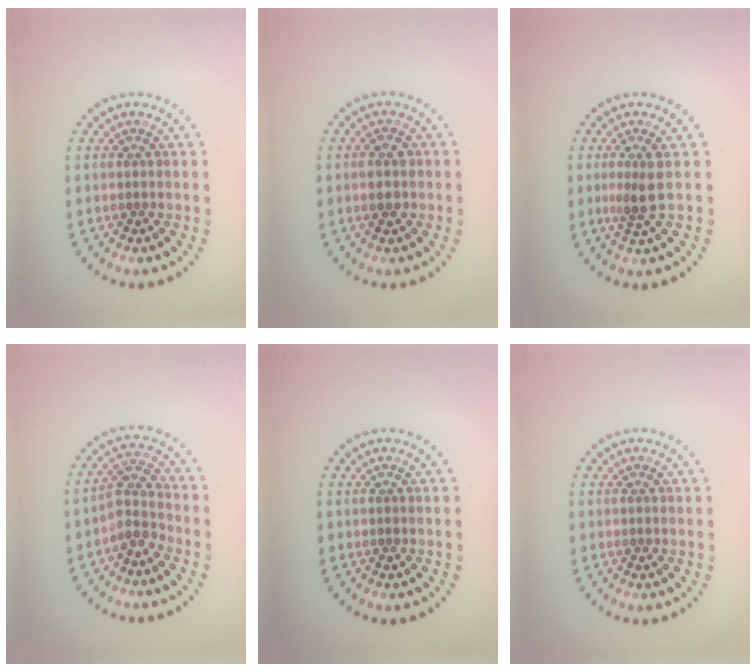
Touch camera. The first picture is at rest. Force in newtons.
{"total": 1.8, "press": 1.8, "slide": 0.2}
{"total": 2.2, "press": 1.7, "slide": 1.4}
{"total": 2.6, "press": 2.0, "slide": 1.7}
{"total": 0.0}
{"total": 0.0}